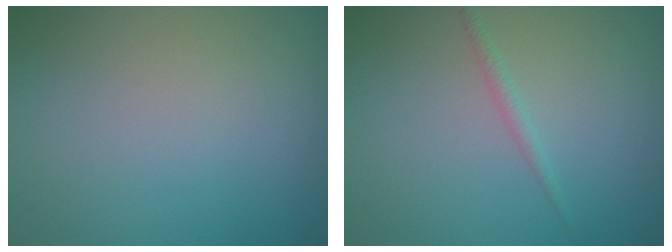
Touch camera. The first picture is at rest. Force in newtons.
{"total": 0.9, "press": 0.9, "slide": 0.0}